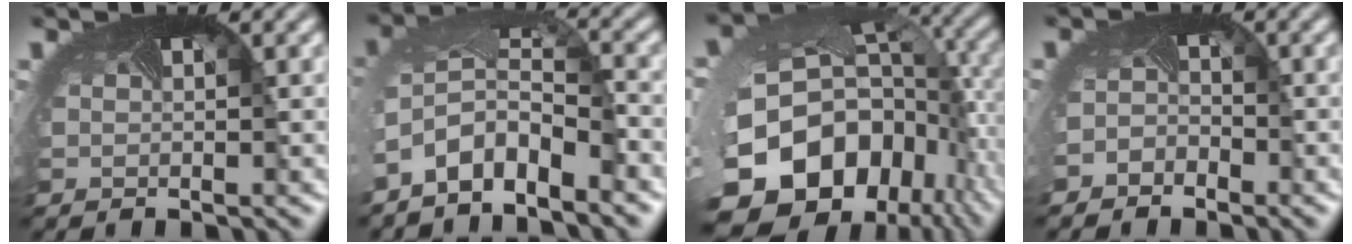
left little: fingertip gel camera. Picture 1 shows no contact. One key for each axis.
{"total": 5.7, "fx": -4.0, "fy": 2.2, "fz": 3.3, "tx": -0.083, "ty": -0.007, "tz": -0.081}
{"total": 19.1, "fx": -7.5, "fy": 13.7, "fz": 10.9, "tx": -0.251, "ty": -0.050, "tz": -0.093}
{"total": 1.9, "fx": -1.6, "fy": 0.9, "fz": -0.6, "tx": -0.001, "ty": -0.011, "tz": -0.035}